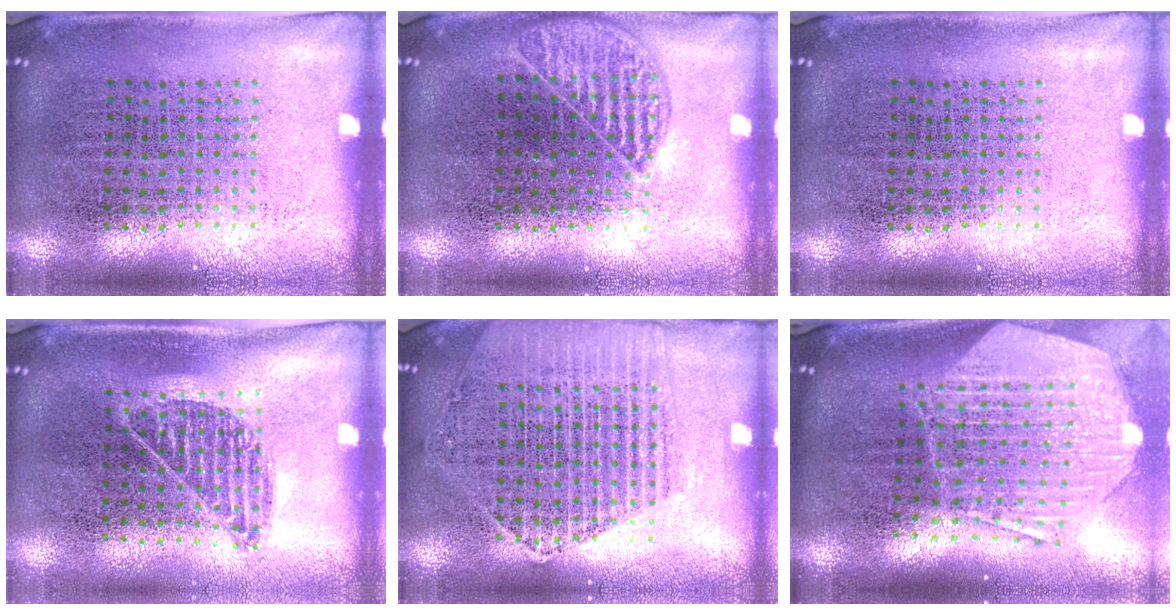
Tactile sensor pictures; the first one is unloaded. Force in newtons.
{"total": 1.1, "press": 1.0, "slide": 0.4}
{"total": 0.0}
{"total": 0.9, "press": 0.8, "slide": 0.4}
{"total": 1.8, "press": 1.7, "slide": 0.6}
{"total": 2.9, "press": 2.3, "slide": 1.8}